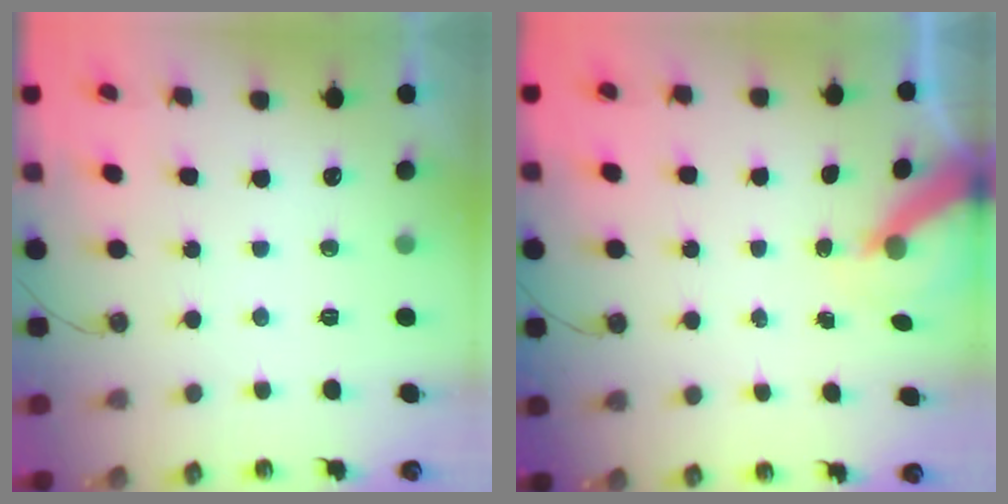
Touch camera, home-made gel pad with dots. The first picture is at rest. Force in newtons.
{"total": 6.4, "press": 6.4, "slide": 0.3}